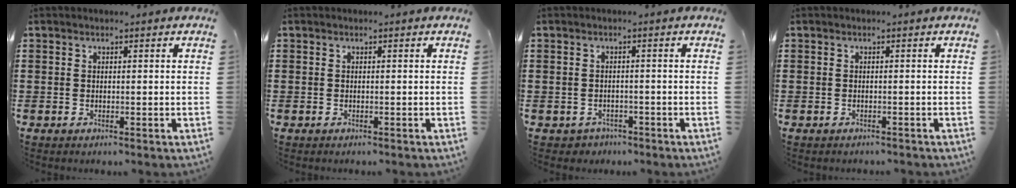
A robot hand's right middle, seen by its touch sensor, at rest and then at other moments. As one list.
[{"total": 0.0}, {"total": 1.1, "force": [-0.9, 0.6, -0.1], "torque": [-0.004, 0.003, -0.022]}, {"total": 0.5, "force": [-0.5, 0.1, 0.0], "torque": [0.000, 0.001, -0.012]}]